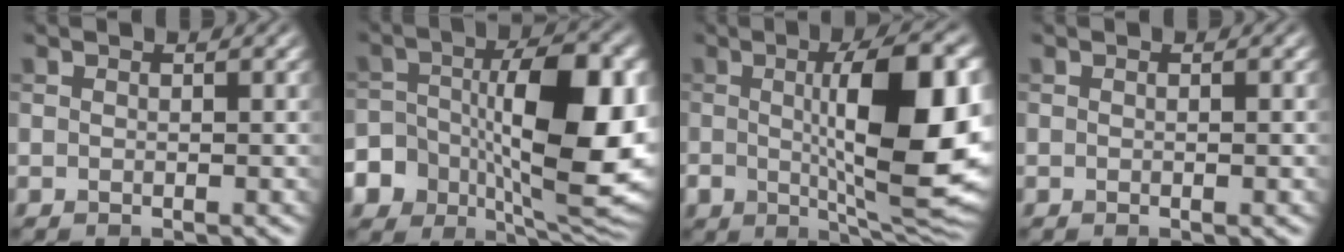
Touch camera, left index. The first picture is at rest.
{"total": 13.1, "force": [-1.9, 7.4, 10.7], "torque": [-0.172, -0.012, -0.025]}
{"total": 12.7, "force": [0.3, 4.2, 12.0], "torque": [-0.178, -0.004, 0.009]}
{"total": 0.6, "force": [-0.1, 0.1, 0.6], "torque": [-0.008, -0.001, 0.000]}